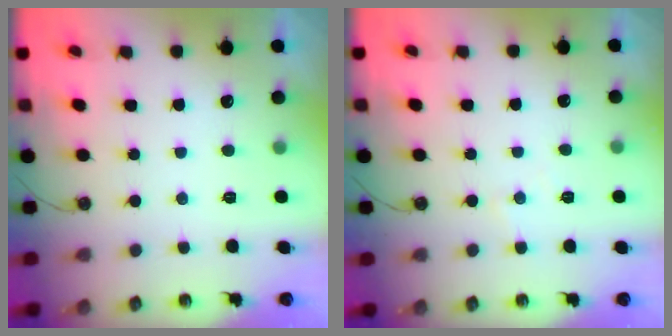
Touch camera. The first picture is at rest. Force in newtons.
{"total": 4.0, "press": 3.9, "slide": 0.6}